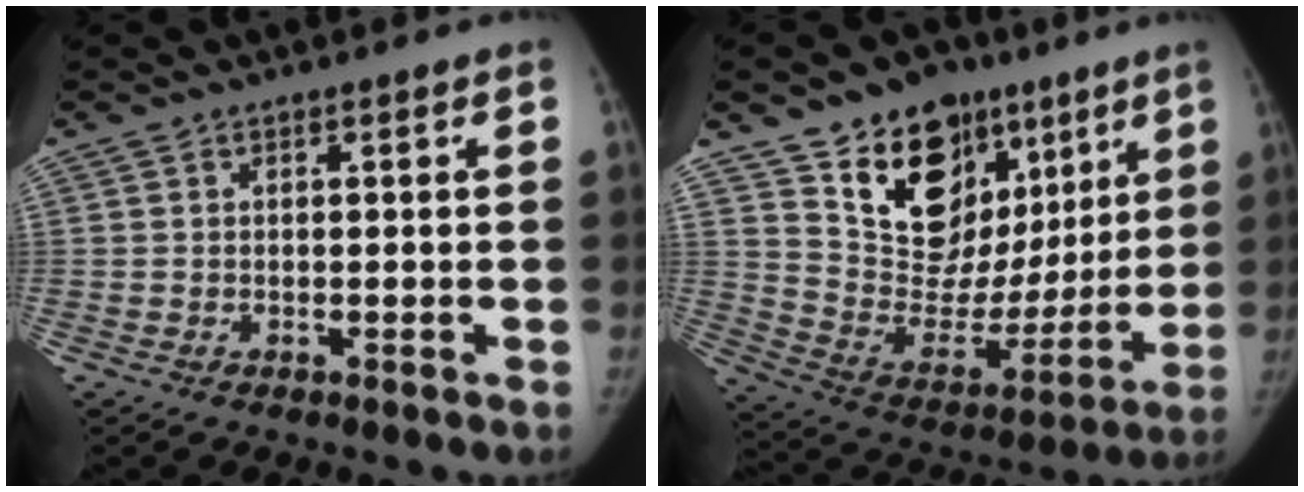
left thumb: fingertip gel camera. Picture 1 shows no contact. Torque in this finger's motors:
{"motor_torque": [1.79, 1.87, 0.59, -0.40, 0.06]}